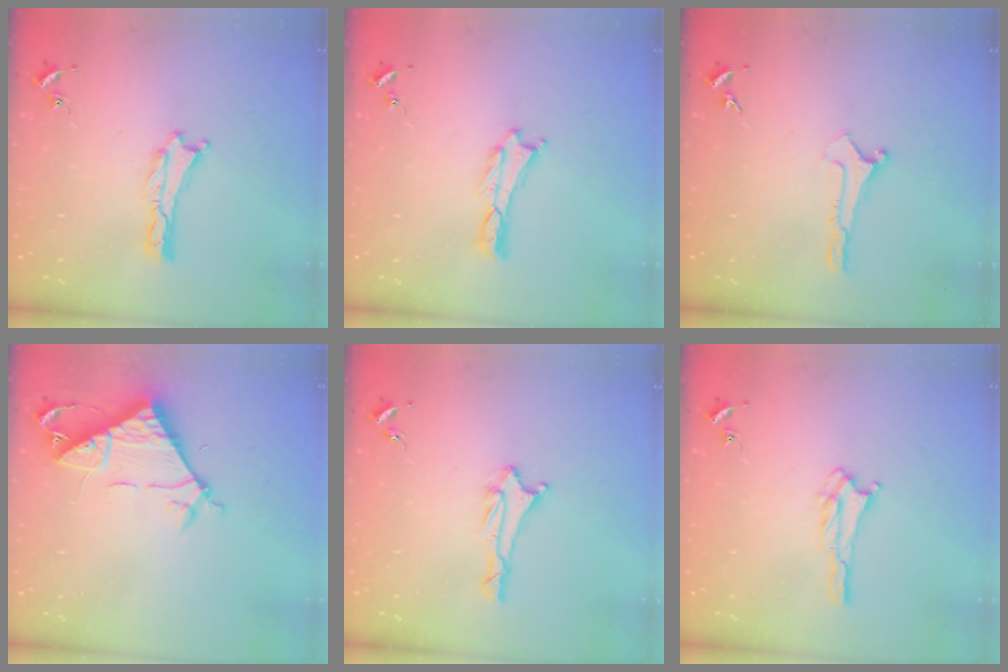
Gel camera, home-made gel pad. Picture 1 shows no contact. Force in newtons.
{"total": 0.0}
{"total": 0.0}
{"total": 8.4, "press": 8.3, "slide": 0.7}
{"total": 1.7, "press": 1.6, "slide": 0.6}
{"total": 2.3, "press": 2.2, "slide": 0.4}